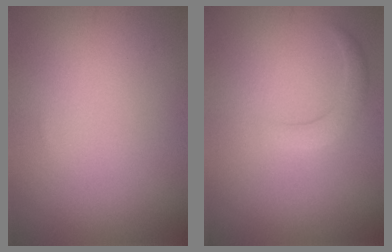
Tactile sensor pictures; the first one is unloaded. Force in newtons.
{"total": 1.7, "press": 1.7, "slide": 0.1}